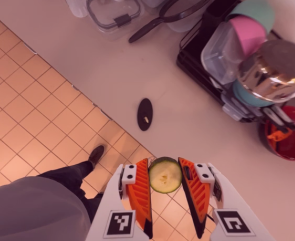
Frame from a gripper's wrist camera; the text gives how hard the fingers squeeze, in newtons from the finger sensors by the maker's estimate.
{"total": 8.6, "left": 8.2, "right": 8.9}